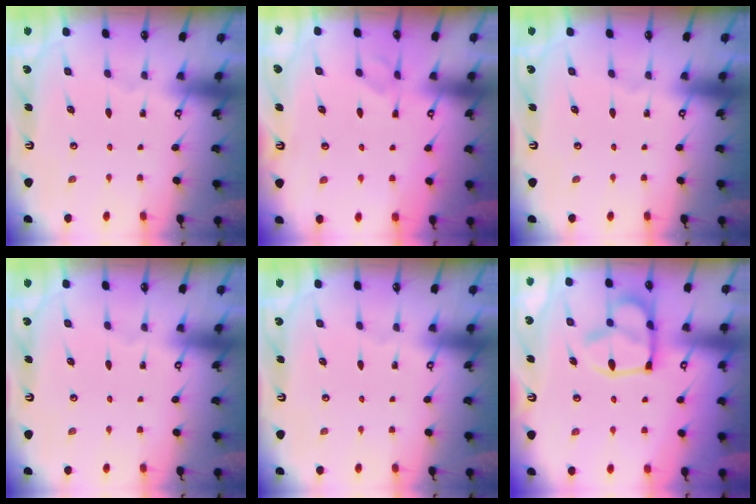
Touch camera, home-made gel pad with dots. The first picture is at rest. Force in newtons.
{"total": 0.9, "press": 0.7, "slide": 0.6}
{"total": 0.0}
{"total": 0.0}
{"total": 0.0}
{"total": 14.2, "press": 14.1, "slide": 1.4}